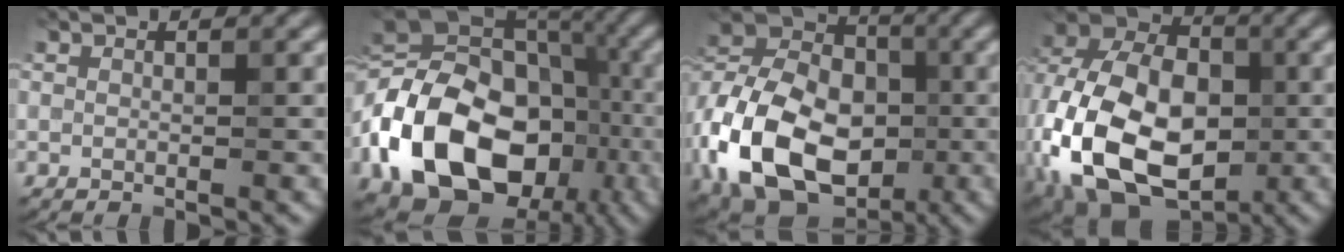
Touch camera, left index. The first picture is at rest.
{"total": 18.2, "force": [-5.7, 13.2, 11.2], "torque": [-0.223, -0.005, -0.112]}
{"total": 16.7, "force": [-5.7, 11.2, 11.1], "torque": [-0.249, -0.005, -0.105]}
{"total": 17.1, "force": [-4.6, 11.1, 12.3], "torque": [-0.258, -0.003, -0.091]}